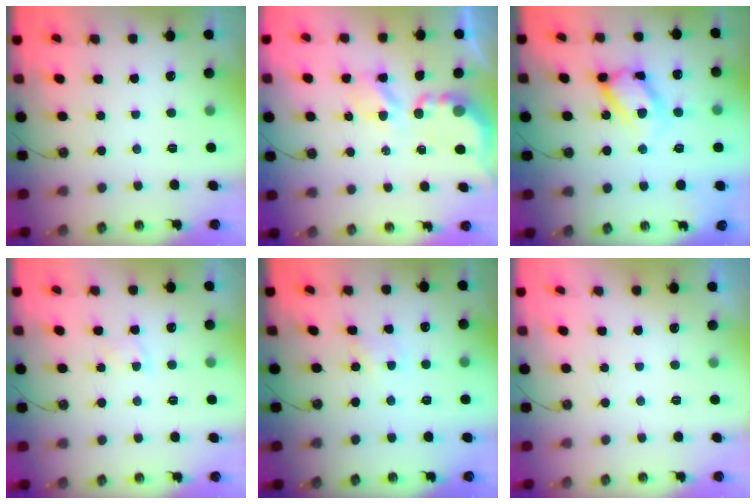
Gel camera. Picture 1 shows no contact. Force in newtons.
{"total": 4.9, "press": 4.8, "slide": 0.4}
{"total": 15.5, "press": 15.4, "slide": 1.7}
{"total": 2.8, "press": 2.8, "slide": 0.4}
{"total": 2.0, "press": 2.0, "slide": 0.2}
{"total": 0.0}